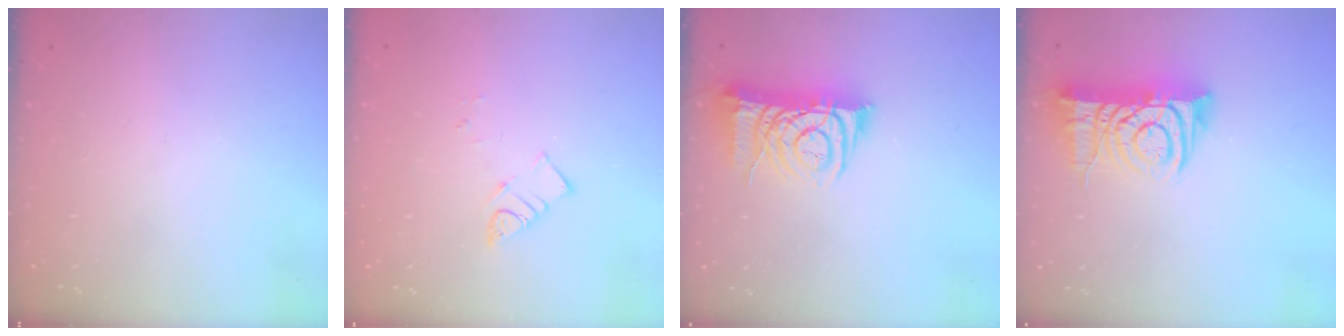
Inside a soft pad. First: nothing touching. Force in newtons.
{"total": 3.4, "press": 3.4, "slide": 0.2}
{"total": 9.5, "press": 9.4, "slide": 1.1}
{"total": 12.5, "press": 12.4, "slide": 1.3}